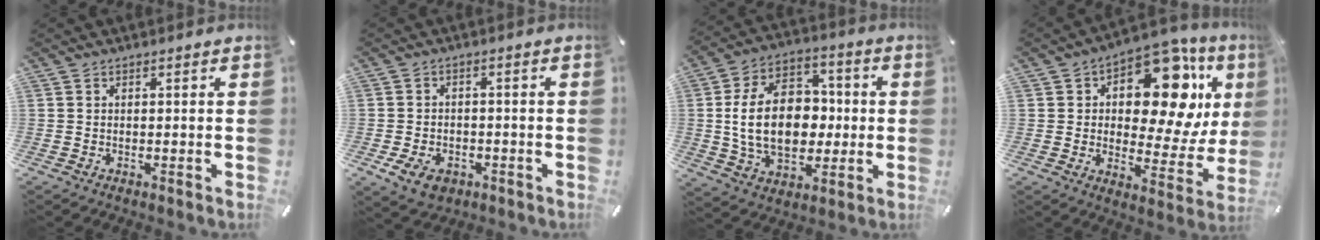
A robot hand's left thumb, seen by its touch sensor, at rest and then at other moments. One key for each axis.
{"total": 5.8, "fx": -2.7, "fy": 4.1, "fz": 3.0, "tx": -0.071, "ty": 0.010, "tz": -0.053}
{"total": 19.8, "fx": -0.2, "fy": 14.0, "fz": 13.9, "tx": -0.269, "ty": 0.007, "tz": -0.007}
{"total": 17.4, "fx": 7.6, "fy": 9.2, "fz": 12.6, "tx": -0.165, "ty": -0.063, "tz": 0.124}